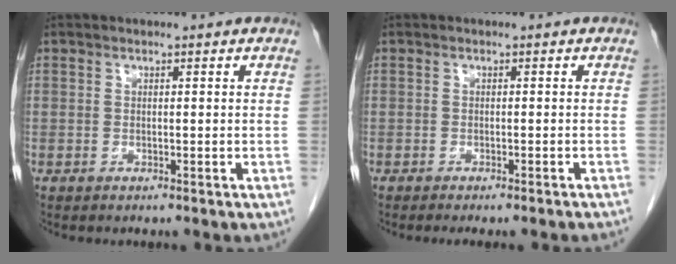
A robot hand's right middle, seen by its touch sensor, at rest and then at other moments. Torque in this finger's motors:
{"motor_torque": [0.11, -0.06, 0.01, 0.01]}